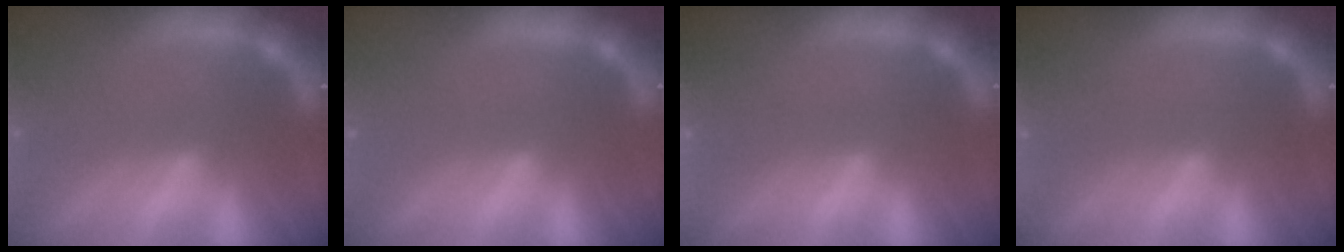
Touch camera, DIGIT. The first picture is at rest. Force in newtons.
{"total": 0.0}
{"total": 6.0}
{"total": 2.4}